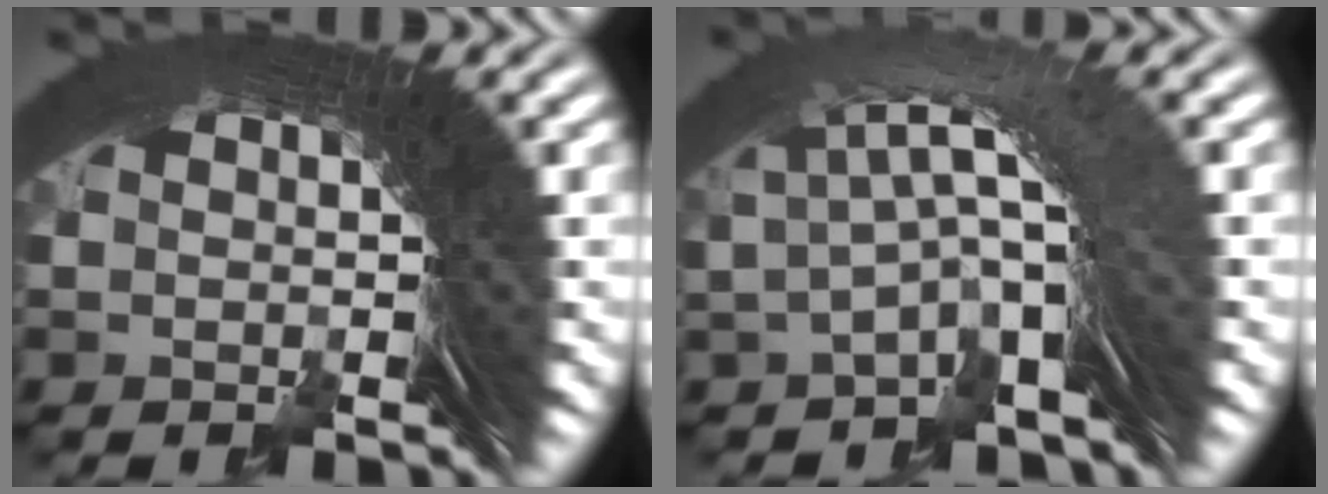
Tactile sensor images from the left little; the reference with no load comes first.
{"total": 2.8, "force": [0.0, 0.2, 2.8], "torque": [-0.044, 0.011, 0.002]}